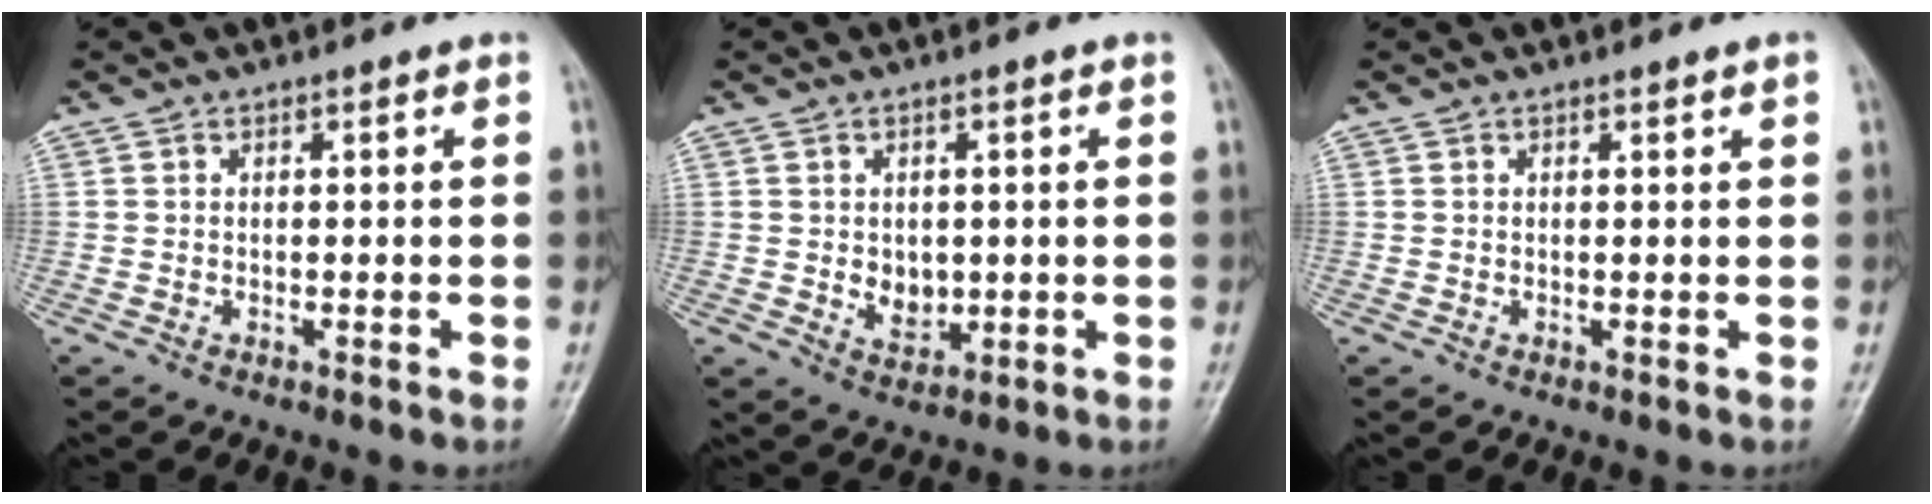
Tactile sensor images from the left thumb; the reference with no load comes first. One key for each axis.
{"total": 4.6, "fx": 0.0, "fy": 3.5, "fz": 2.9, "tx": -0.026, "ty": -0.006, "tz": 0.010}
{"total": 0.8, "fx": 0.5, "fy": 0.0, "fz": 0.6, "tx": -0.009, "ty": -0.002, "tz": 0.006}